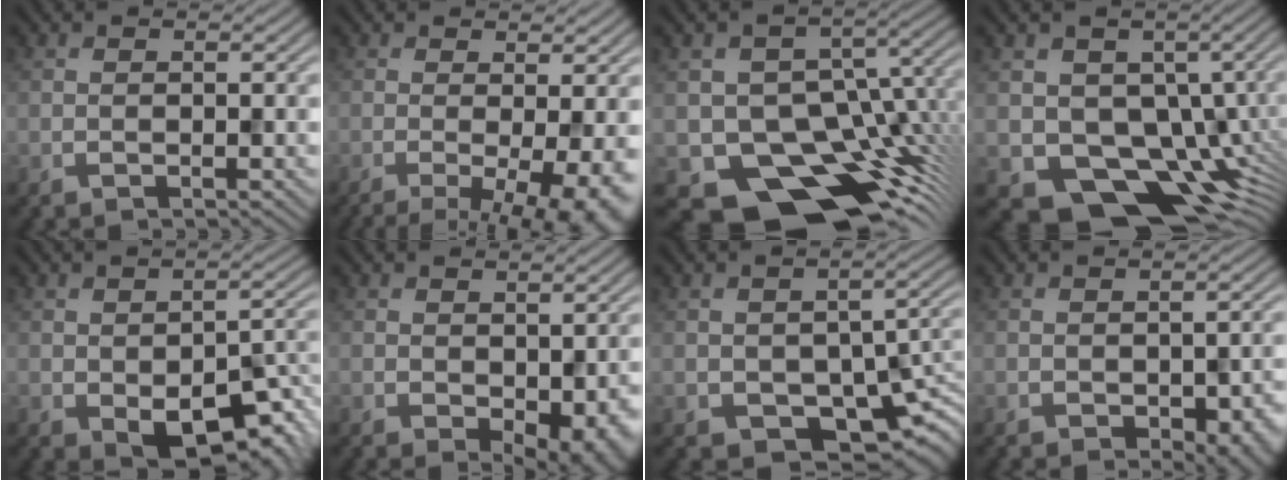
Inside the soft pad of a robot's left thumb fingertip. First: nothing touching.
{"total": 8.5, "force": [-2.5, 2.7, 7.7], "torque": [-0.093, -0.005, -0.016]}
{"total": 13.6, "force": [-6.5, 9.6, 7.1], "torque": [-0.104, -0.037, -0.086]}
{"total": 10.4, "force": [-1.8, 8.5, 5.7], "torque": [-0.083, -0.044, -0.015]}
{"total": 8.0, "force": [-3.6, 3.9, 6.0], "torque": [-0.092, -0.022, -0.035]}
{"total": 4.1, "force": [-1.5, 2.3, 3.1], "torque": [-0.040, -0.024, 0.006]}
{"total": 8.1, "force": [-3.9, 5.1, 5.0], "torque": [-0.069, -0.038, -0.044]}
{"total": 6.0, "force": [-3.2, 2.7, 4.3], "torque": [-0.049, -0.028, -0.010]}